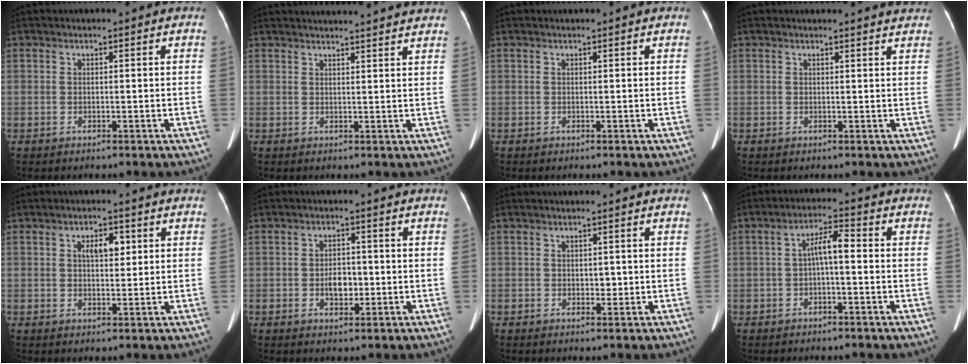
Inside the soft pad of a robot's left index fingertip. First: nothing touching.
{"total": 14.8, "force": [14.2, 0.4, 4.1], "torque": [-0.052, 0.014, 0.168]}
{"total": 0.0}
{"total": 3.8, "force": [3.8, 0.0, 0.6], "torque": [-0.009, -0.005, 0.027]}
{"total": 3.5, "force": [1.2, 1.5, 2.9], "torque": [-0.052, 0.006, 0.020]}
{"total": 3.3, "force": [-0.7, 2.1, 2.5], "torque": [-0.041, 0.006, -0.009]}
{"total": 1.2, "force": [-0.1, 0.9, 0.8], "torque": [-0.010, 0.000, 0.002]}
{"total": 4.4, "force": [-0.3, 0.8, 4.3], "torque": [-0.077, 0.017, -0.005]}